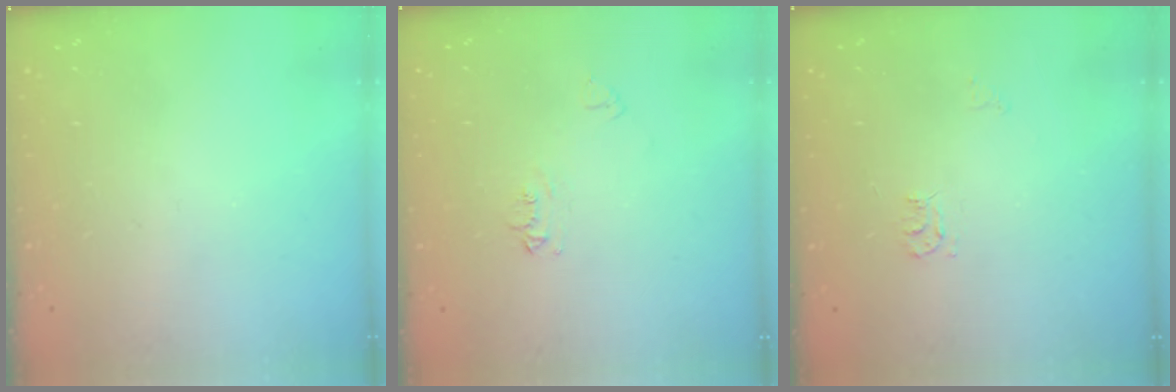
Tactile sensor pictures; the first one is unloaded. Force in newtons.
{"total": 5.0, "press": 5.0, "slide": 0.6}
{"total": 3.9, "press": 3.9, "slide": 0.6}